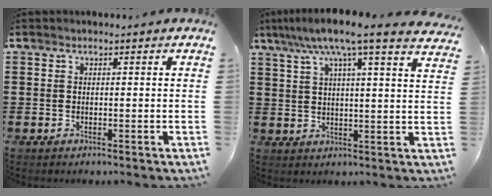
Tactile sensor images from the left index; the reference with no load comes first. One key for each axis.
{"total": 8.6, "fx": 6.4, "fy": -0.1, "fz": 5.7, "tx": -0.124, "ty": -0.026, "tz": 0.106}